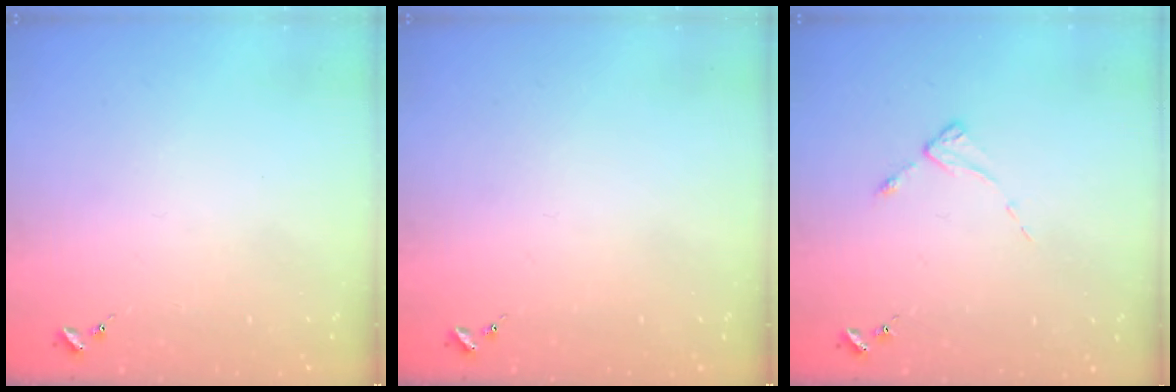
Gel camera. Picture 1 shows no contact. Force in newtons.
{"total": 0.0}
{"total": 2.2, "press": 2.2, "slide": 0.4}